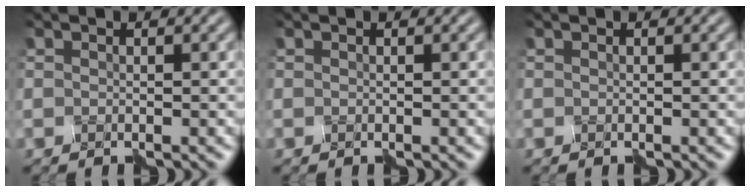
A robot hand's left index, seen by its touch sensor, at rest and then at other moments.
{"total": 0.0}
{"total": 0.0}